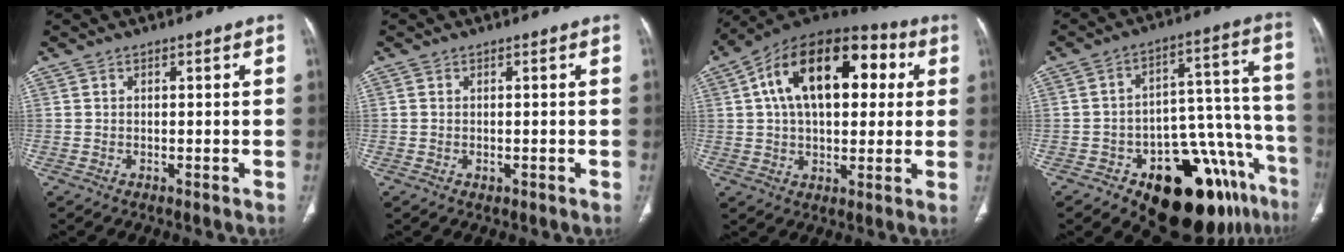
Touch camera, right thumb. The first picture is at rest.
{"total": 0.8, "force": [-0.1, 0.6, 0.5], "torque": [-0.013, -0.001, 0.003]}
{"total": 23.0, "force": [5.6, 13.1, 18.1], "torque": [-0.270, 0.030, 0.080]}
{"total": 23.1, "force": [-13.9, 9.6, 15.8], "torque": [-0.107, 0.109, -0.192]}